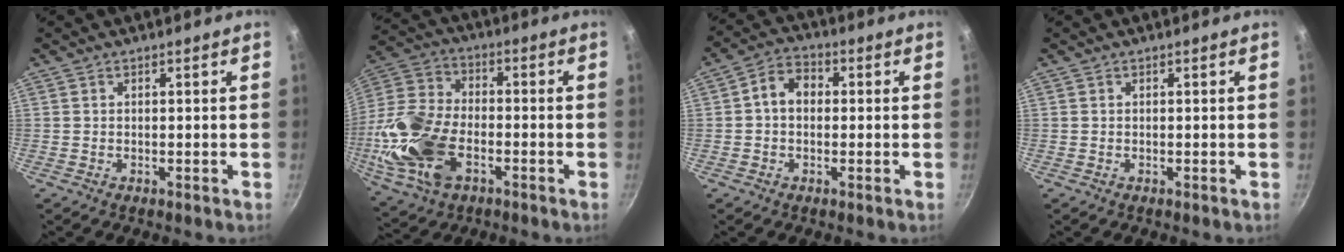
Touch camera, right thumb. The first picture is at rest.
{"total": 18.6, "force": [-5.3, 11.3, 13.8], "torque": [-0.290, 0.024, -0.107]}
{"total": 6.2, "force": [0.3, 4.7, 4.0], "torque": [-0.045, 0.017, -0.010]}
{"total": 0.0}